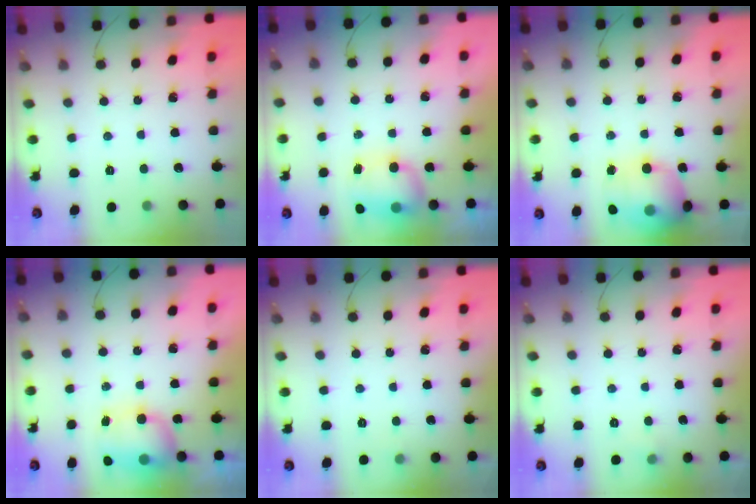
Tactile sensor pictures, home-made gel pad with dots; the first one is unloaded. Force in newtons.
{"total": 7.5, "press": 7.4, "slide": 1.1}
{"total": 18.2, "press": 17.9, "slide": 3.3}
{"total": 12.0, "press": 9.1, "slide": 7.8}
{"total": 2.7, "press": 2.0, "slide": 1.8}
{"total": 3.2, "press": 3.0, "slide": 1.1}